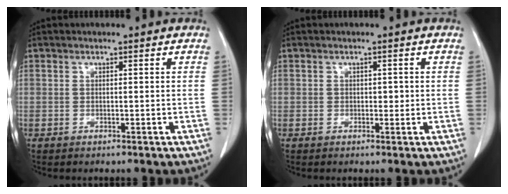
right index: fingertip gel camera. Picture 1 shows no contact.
{"total": 1.0, "force": [0.0, 0.7, 0.7], "torque": [-0.006, 0.002, -0.001]}